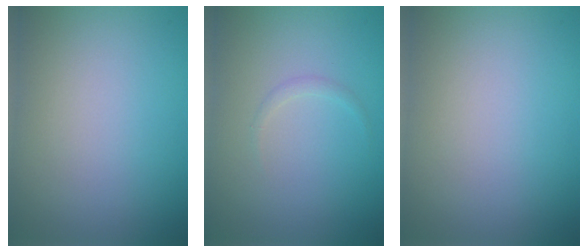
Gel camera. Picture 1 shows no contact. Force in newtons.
{"total": 0.6, "press": 0.6, "slide": 0.1}
{"total": 0.0}